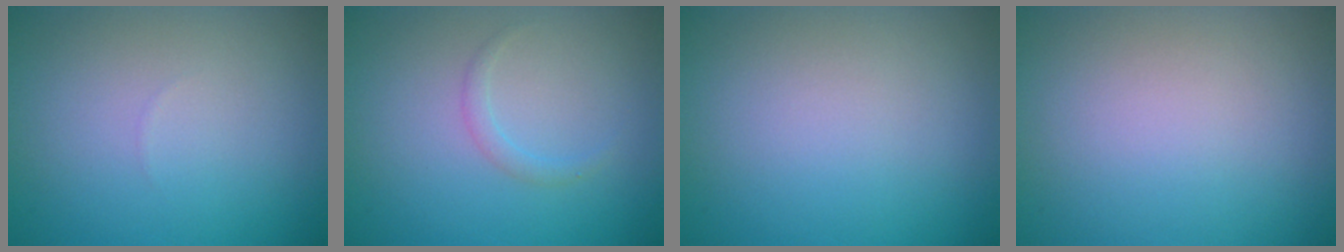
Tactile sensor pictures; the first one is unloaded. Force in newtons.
{"total": 1.0, "press": 1.0, "slide": 0.0}
{"total": 0.0}
{"total": 0.0}